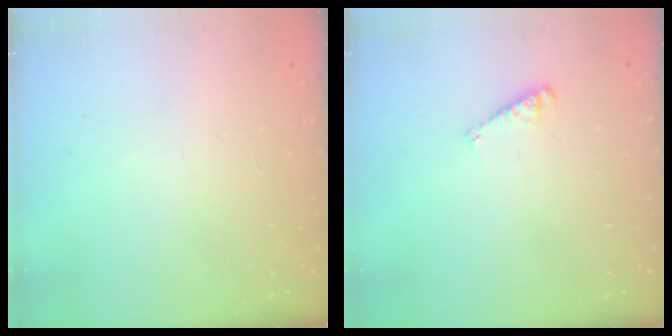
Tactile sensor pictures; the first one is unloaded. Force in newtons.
{"total": 4.0, "press": 4.0, "slide": 0.3}